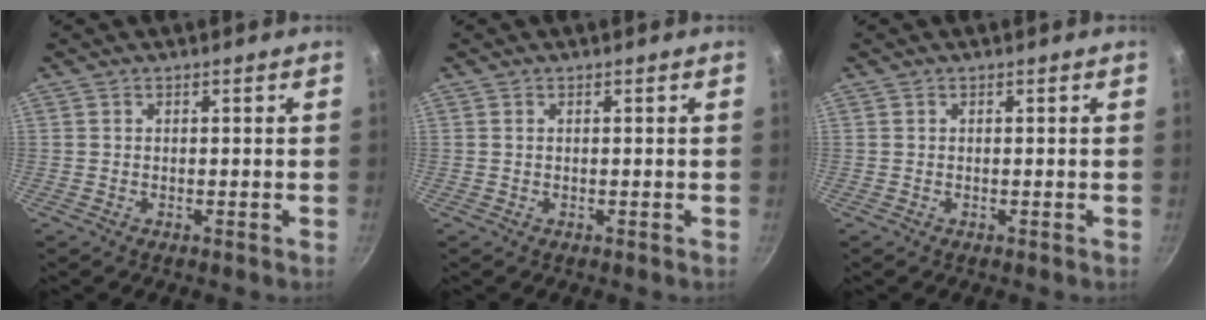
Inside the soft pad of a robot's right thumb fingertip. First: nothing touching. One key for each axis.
{"total": 0.0}
{"total": 0.0}